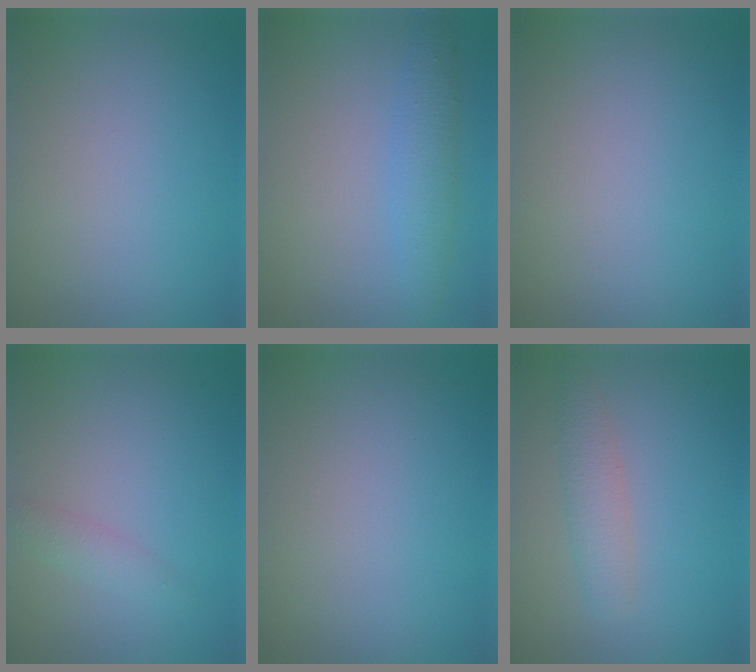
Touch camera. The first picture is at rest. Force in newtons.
{"total": 2.8, "press": 2.8, "slide": 0.0}
{"total": 0.0}
{"total": 1.4, "press": 1.4, "slide": 0.1}
{"total": 0.0}
{"total": 2.5, "press": 2.5, "slide": 0.1}